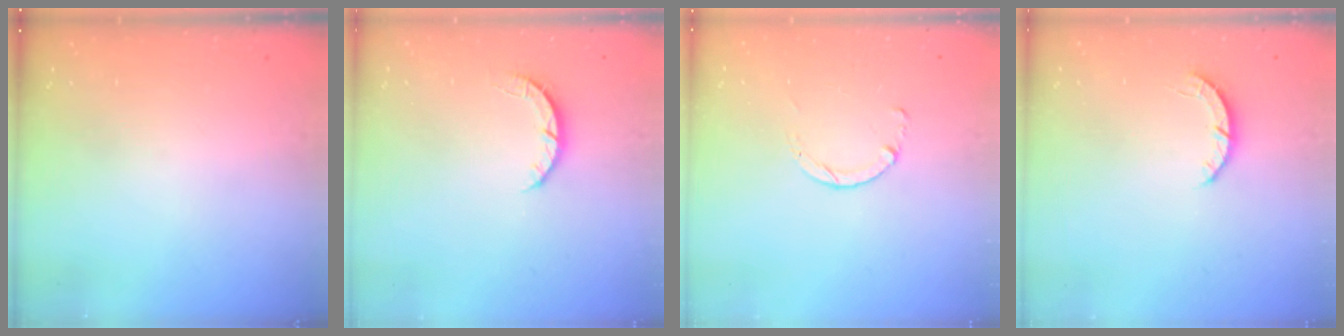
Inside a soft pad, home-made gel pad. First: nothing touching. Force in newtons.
{"total": 2.7, "press": 2.7, "slide": 0.4}
{"total": 1.8, "press": 1.8, "slide": 0.2}
{"total": 2.8, "press": 2.8, "slide": 0.4}